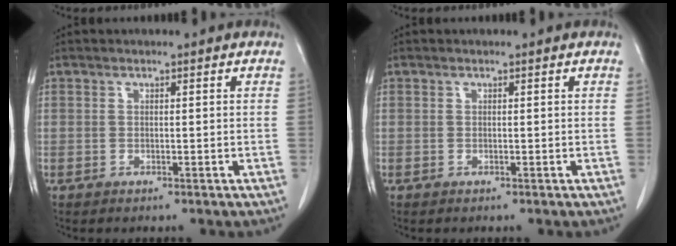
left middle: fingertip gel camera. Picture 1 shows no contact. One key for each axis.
{"total": 0.0}